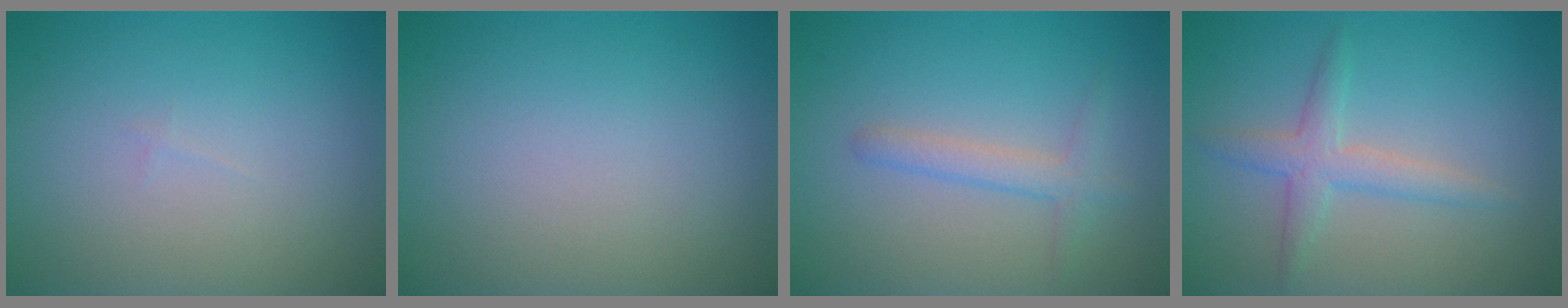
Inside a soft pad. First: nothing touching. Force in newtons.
{"total": 0.0}
{"total": 2.0, "press": 2.0, "slide": 0.1}
{"total": 2.7, "press": 2.7, "slide": 0.0}